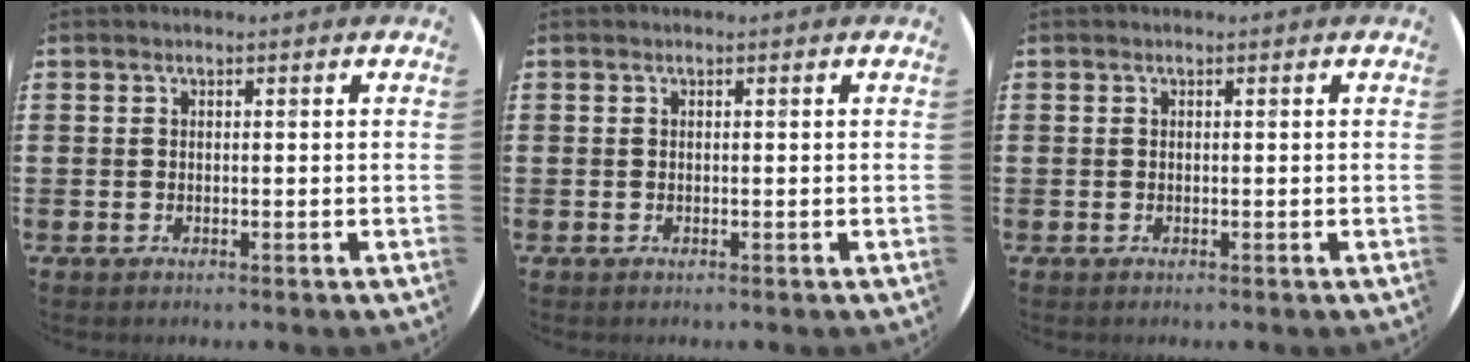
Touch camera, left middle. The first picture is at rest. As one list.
[{"total": 0.0}, {"total": 0.0}]